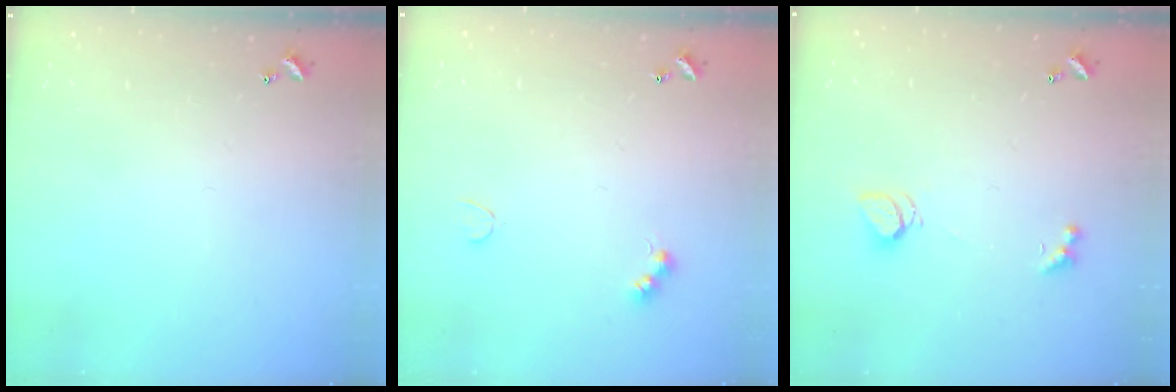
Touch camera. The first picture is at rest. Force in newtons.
{"total": 4.0, "press": 3.9, "slide": 0.8}
{"total": 2.0, "press": 1.9, "slide": 0.5}